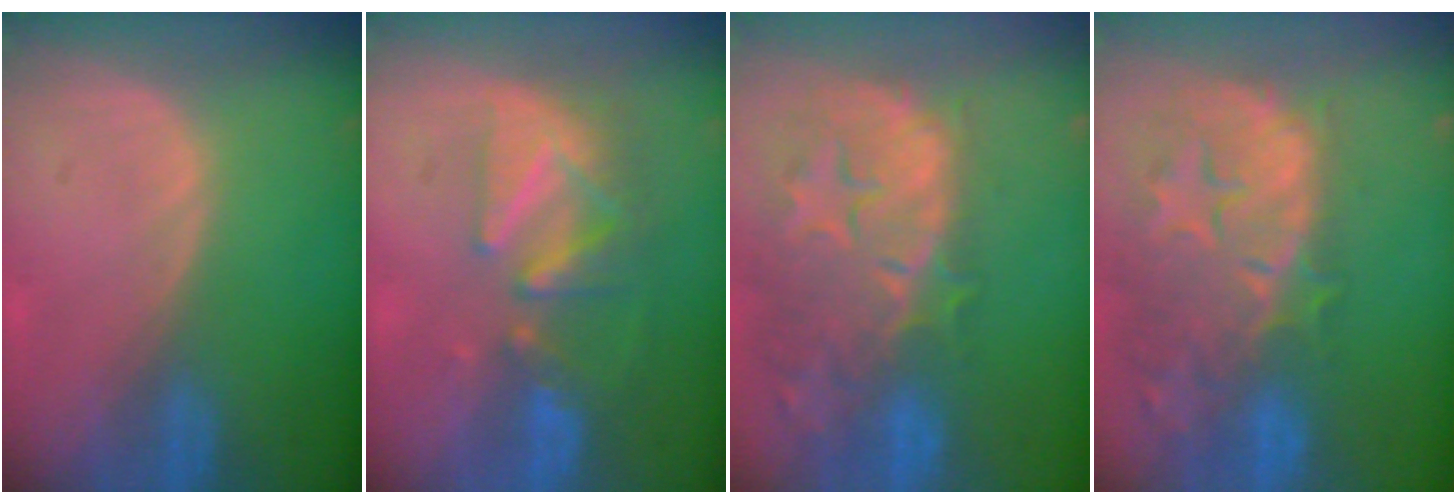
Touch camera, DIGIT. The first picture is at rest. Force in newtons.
{"total": 8.6, "press": 8.0, "slide": 3.1}
{"total": 14.8, "press": 11.9, "slide": 8.8}
{"total": 14.8, "press": 11.9, "slide": 8.8}